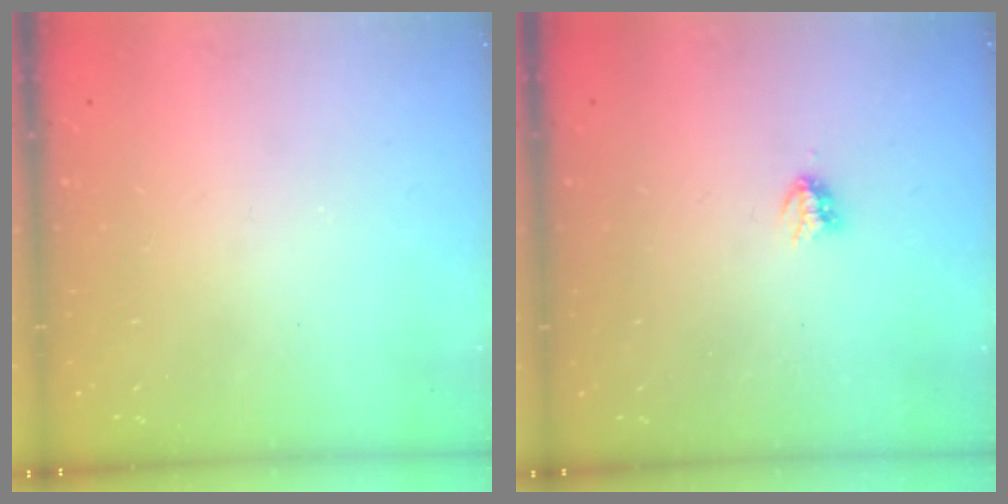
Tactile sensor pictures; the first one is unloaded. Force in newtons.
{"total": 2.9, "press": 2.9, "slide": 0.5}